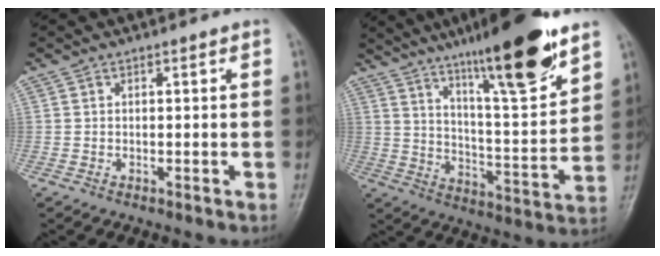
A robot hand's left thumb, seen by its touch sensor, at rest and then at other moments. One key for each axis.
{"total": 19.8, "fx": 13.4, "fy": 2.5, "fz": 14.3, "tx": -0.199, "ty": -0.072, "tz": 0.217}